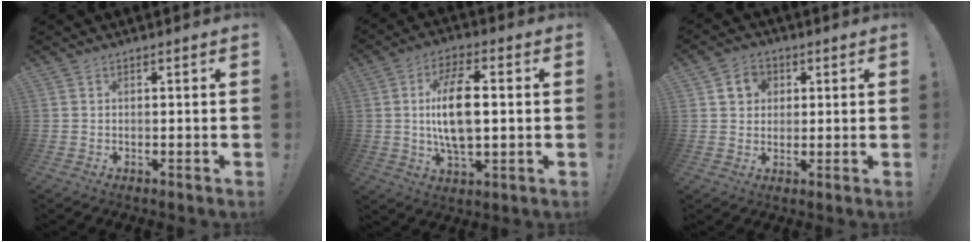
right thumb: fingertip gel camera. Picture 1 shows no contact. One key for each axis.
{"total": 13.9, "fx": 1.1, "fy": 6.3, "fz": 12.4, "tx": -0.227, "ty": -0.002, "tz": 0.014}
{"total": 6.8, "fx": 2.2, "fy": 5.9, "fz": 2.4, "tx": -0.032, "ty": 0.000, "tz": 0.045}